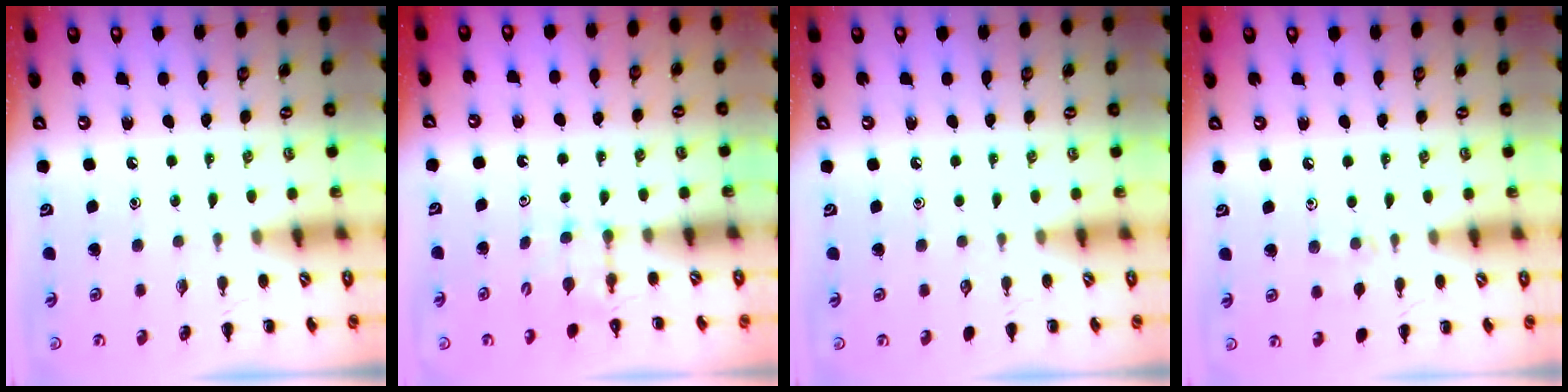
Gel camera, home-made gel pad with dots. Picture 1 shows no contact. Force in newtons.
{"total": 3.7, "press": 3.6, "slide": 1.0}
{"total": 0.0}
{"total": 5.3, "press": 5.0, "slide": 1.7}